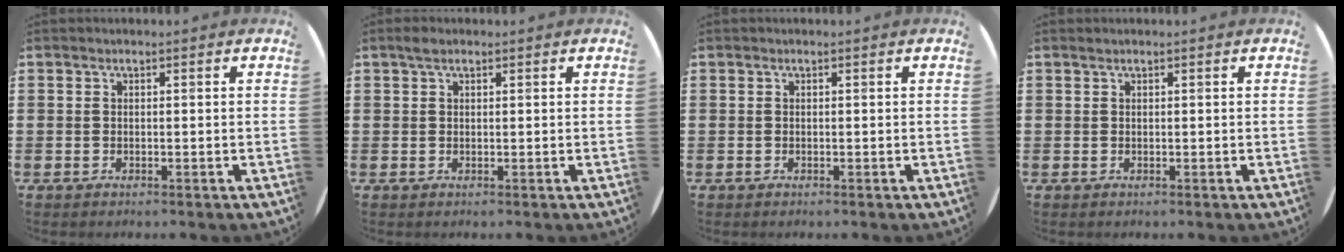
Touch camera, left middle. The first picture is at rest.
{"total": 1.4, "force": [1.0, 0.7, 0.7], "torque": [-0.009, 0.002, 0.016]}
{"total": 0.0}
{"total": 0.0}